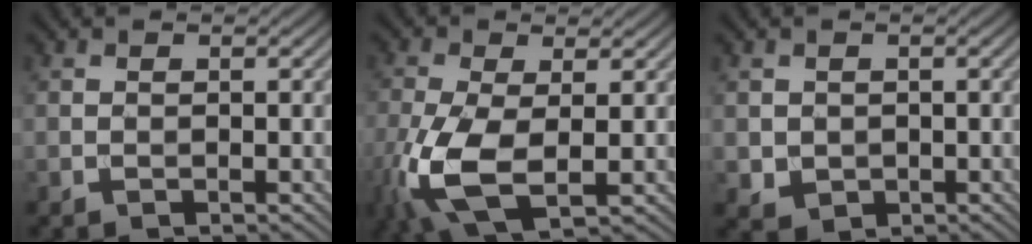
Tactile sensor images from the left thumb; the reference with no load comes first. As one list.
[{"total": 10.0, "force": [-2.3, 4.7, 8.5], "torque": [-0.223, -0.020, -0.043]}, {"total": 2.3, "force": [0.1, 2.2, 0.7], "torque": [-0.026, -0.006, 0.001]}]